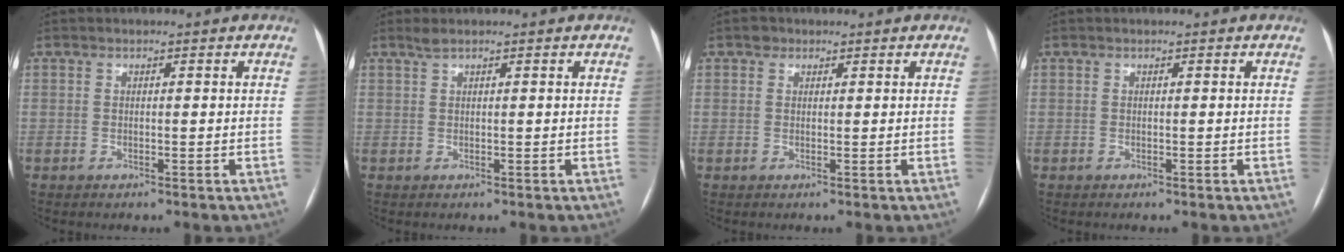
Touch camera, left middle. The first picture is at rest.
{"total": 1.0, "force": [0.8, -0.1, 0.6], "torque": [-0.018, 0.011, 0.022]}
{"total": 1.1, "force": [0.7, 0.9, 0.2], "torque": [0.000, 0.003, 0.008]}
{"total": 0.0}